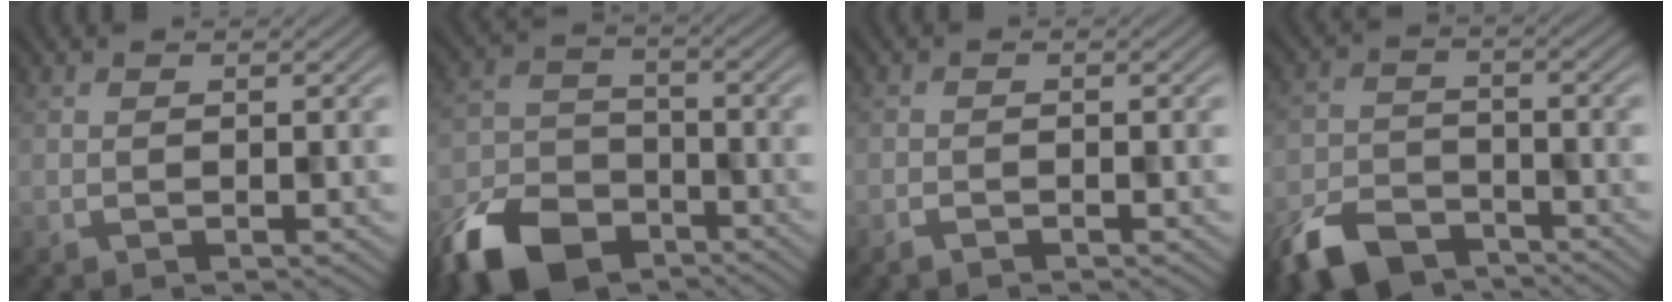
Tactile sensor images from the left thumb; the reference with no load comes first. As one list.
[{"total": 11.0, "force": [-9.3, 4.8, 3.3], "torque": [-0.084, -0.018, -0.152]}, {"total": 1.9, "force": [-1.9, -0.1, -0.2], "torque": [0.001, 0.001, -0.016]}, {"total": 7.8, "force": [-7.2, 2.5, 1.6], "torque": [-0.037, -0.013, -0.119]}]